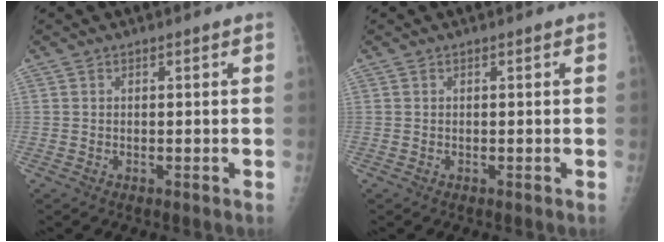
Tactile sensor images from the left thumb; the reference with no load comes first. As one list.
[{"total": 0.0}]